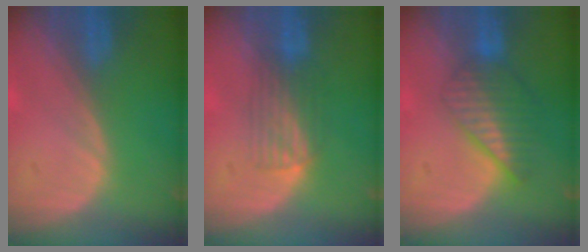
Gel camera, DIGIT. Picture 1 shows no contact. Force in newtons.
{"total": 4.0, "press": 3.8, "slide": 1.1}
{"total": 6.6, "press": 5.9, "slide": 2.9}